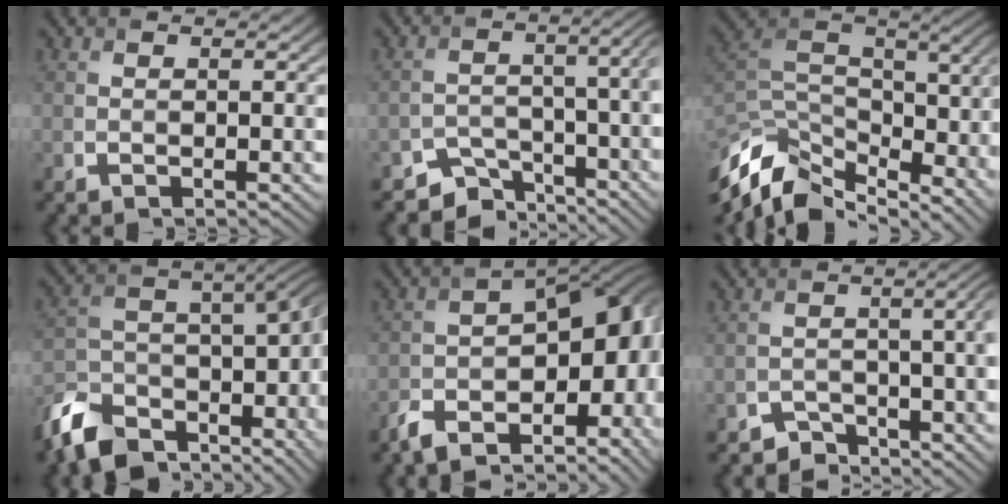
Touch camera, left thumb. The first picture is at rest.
{"total": 5.9, "force": [-4.7, 2.6, 2.5], "torque": [-0.034, -0.019, -0.076]}
{"total": 14.5, "force": [-6.9, 7.2, 10.5], "torque": [-0.252, -0.018, -0.112]}
{"total": 13.8, "force": [-7.4, 6.9, 9.4], "torque": [-0.223, -0.017, -0.116]}
{"total": 14.2, "force": [-6.4, 7.1, 10.5], "torque": [-0.159, -0.026, -0.089]}
{"total": 4.1, "force": [-3.4, 1.3, 1.8], "torque": [-0.029, -0.005, -0.056]}